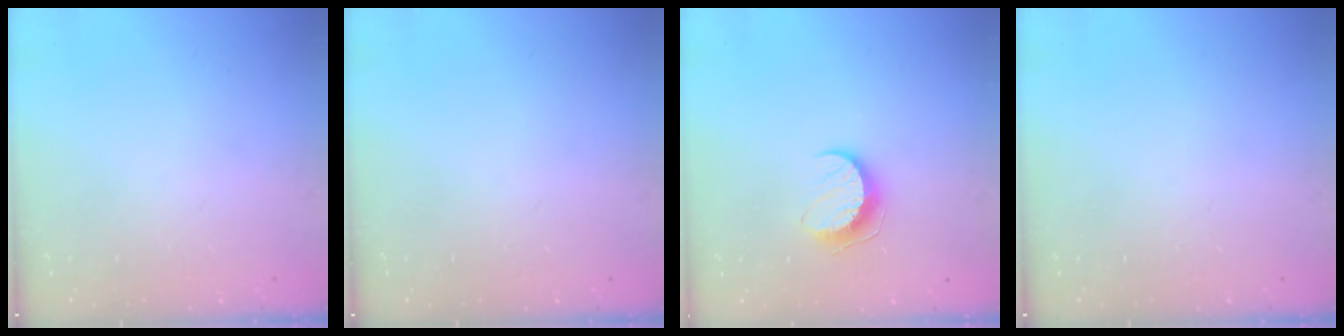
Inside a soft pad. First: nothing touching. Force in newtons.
{"total": 0.0}
{"total": 9.7, "press": 9.6, "slide": 0.7}
{"total": 0.0}